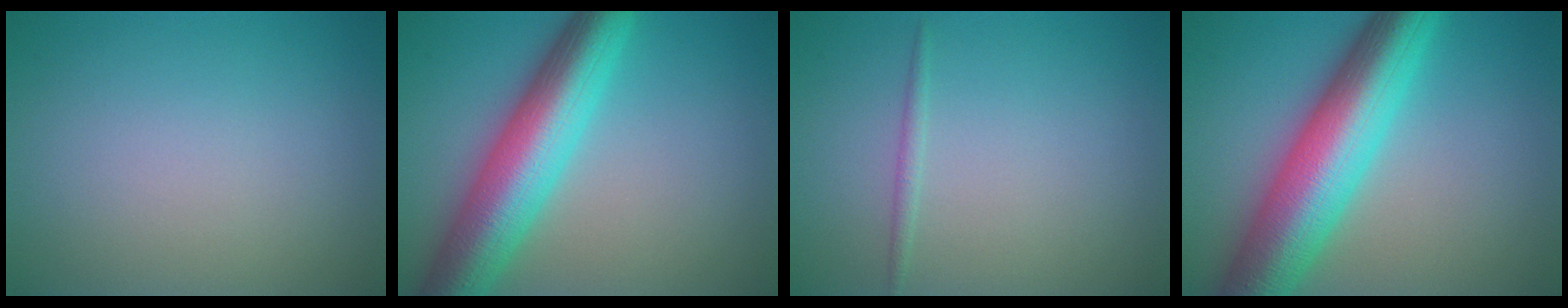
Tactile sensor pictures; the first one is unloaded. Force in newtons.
{"total": 9.4, "press": 9.4, "slide": 0.3}
{"total": 0.7, "press": 0.7, "slide": 0.0}
{"total": 11.1, "press": 11.1, "slide": 0.2}